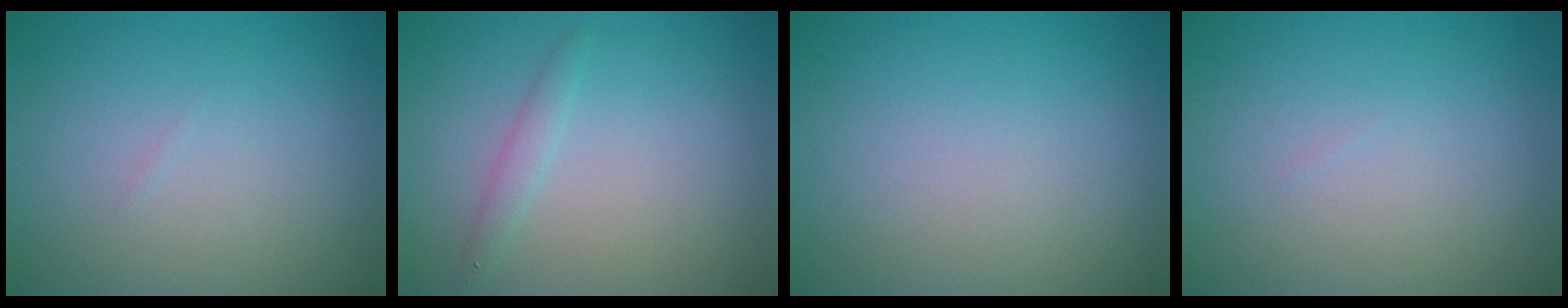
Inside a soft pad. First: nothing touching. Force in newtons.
{"total": 1.2, "press": 1.2, "slide": 0.0}
{"total": 0.0}
{"total": 0.0}